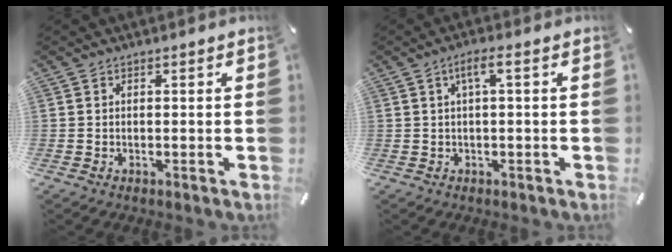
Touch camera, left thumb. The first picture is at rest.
{"total": 3.7, "force": [0.6, 0.5, 3.6], "torque": [-0.069, 0.004, 0.008]}